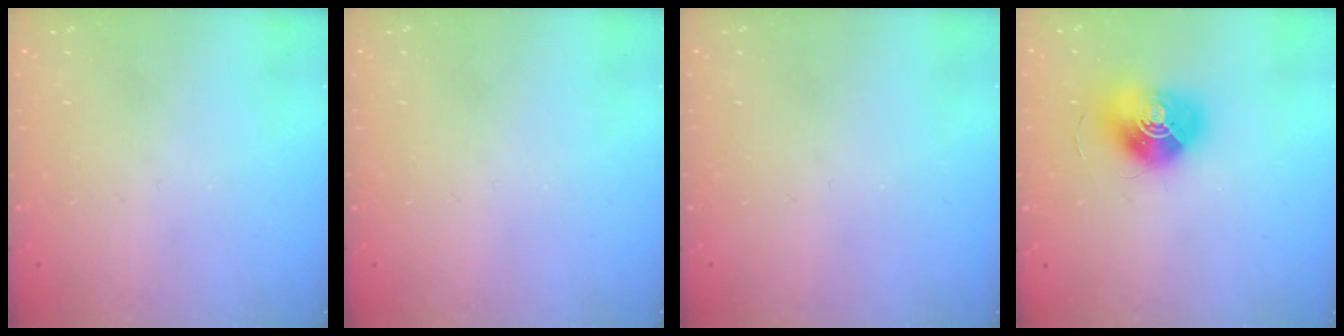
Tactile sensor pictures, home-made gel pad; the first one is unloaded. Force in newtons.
{"total": 0.0}
{"total": 0.0}
{"total": 14.4, "press": 14.4, "slide": 0.5}